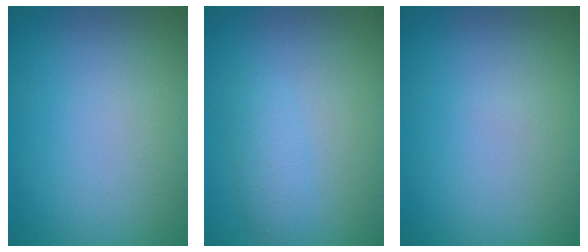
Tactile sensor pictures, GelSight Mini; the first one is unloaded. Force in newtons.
{"total": 1.8, "press": 1.8, "slide": 0.0}
{"total": 0.0}